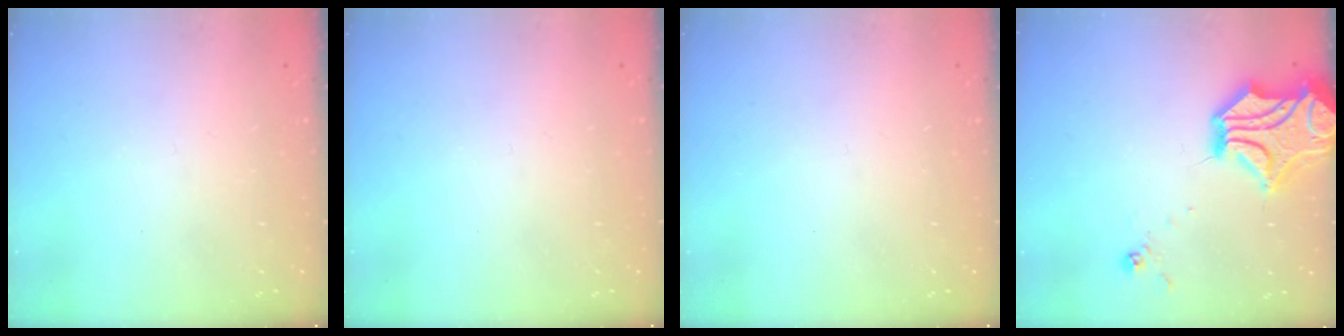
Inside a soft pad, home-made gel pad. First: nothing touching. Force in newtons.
{"total": 0.0}
{"total": 0.0}
{"total": 7.1, "press": 6.7, "slide": 2.4}